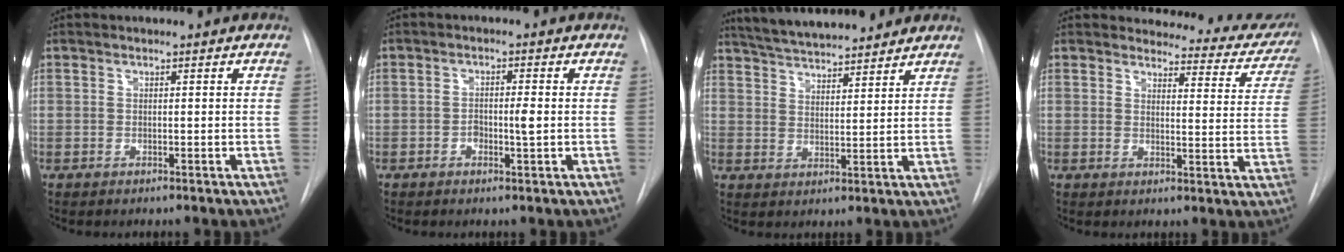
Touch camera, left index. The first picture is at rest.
{"total": 2.5, "force": [-0.9, 0.6, 2.3], "torque": [-0.039, -0.005, -0.016]}
{"total": 13.6, "force": [12.1, 2.1, 5.6], "torque": [-0.096, 0.020, 0.188]}
{"total": 15.1, "force": [14.4, 3.8, 2.3], "torque": [0.014, -0.079, 0.132]}